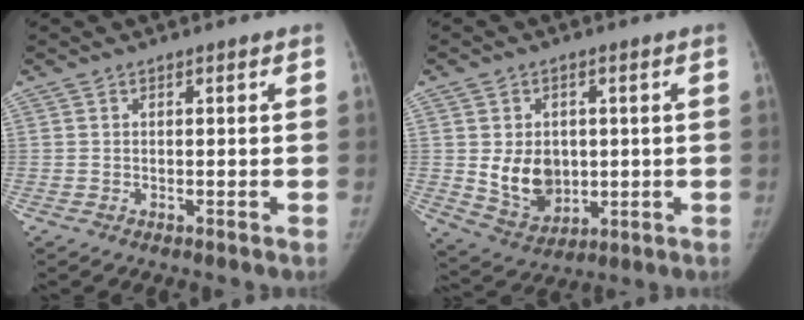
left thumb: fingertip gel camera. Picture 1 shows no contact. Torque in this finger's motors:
{"motor_torque": [0.00, 0.09, 0.05, -0.07, 0.11]}